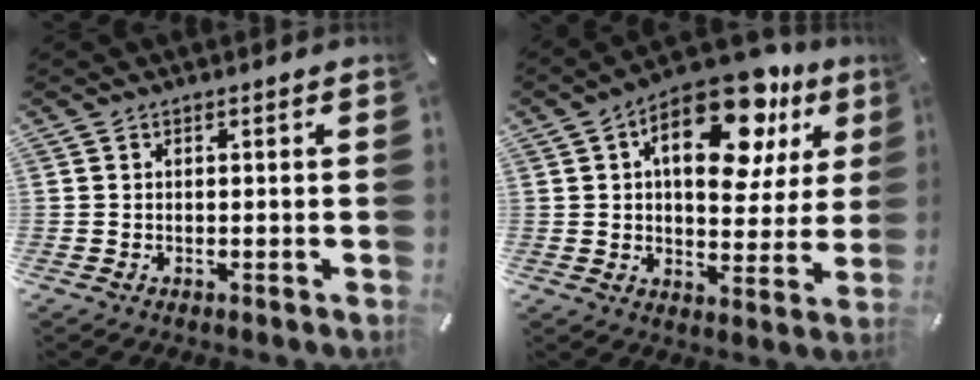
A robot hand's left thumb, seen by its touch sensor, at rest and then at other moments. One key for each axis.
{"total": 19.3, "fx": 9.8, "fy": 9.9, "fz": 13.4, "tx": -0.192, "ty": -0.049, "tz": 0.159}